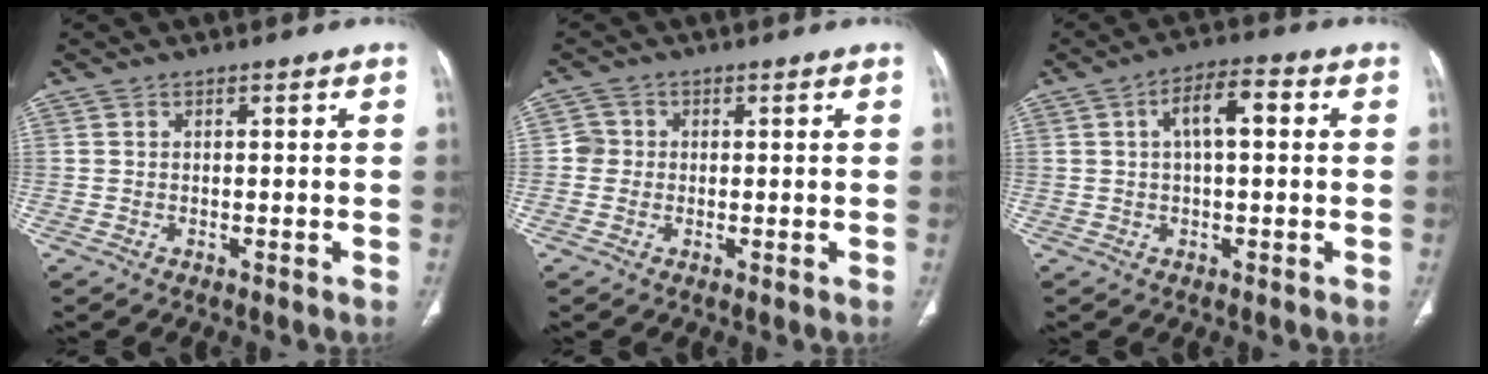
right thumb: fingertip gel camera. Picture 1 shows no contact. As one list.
[{"total": 2.3, "force": [-0.1, 2.3, 0.4], "torque": [0.010, 0.008, -0.007]}, {"total": 7.0, "force": [1.4, 3.0, 6.2], "torque": [-0.105, 0.022, 0.018]}]